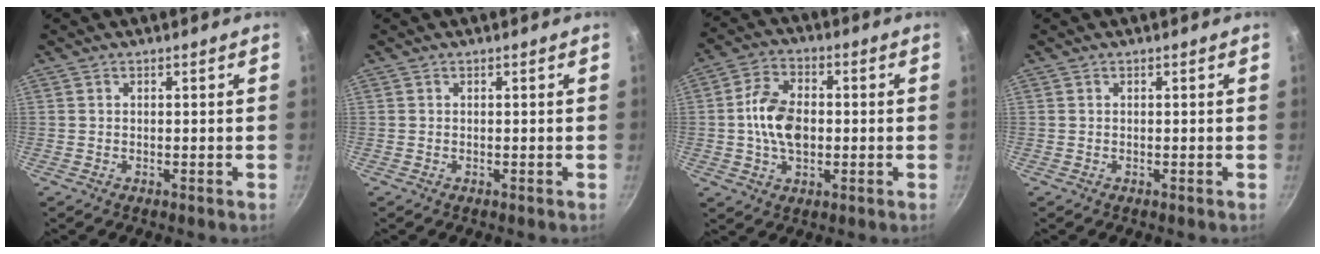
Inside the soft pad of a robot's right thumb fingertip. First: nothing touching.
{"total": 0.0}
{"total": 10.2, "force": [-0.2, 6.7, 7.8], "torque": [-0.129, 0.016, -0.011]}
{"total": 0.0}